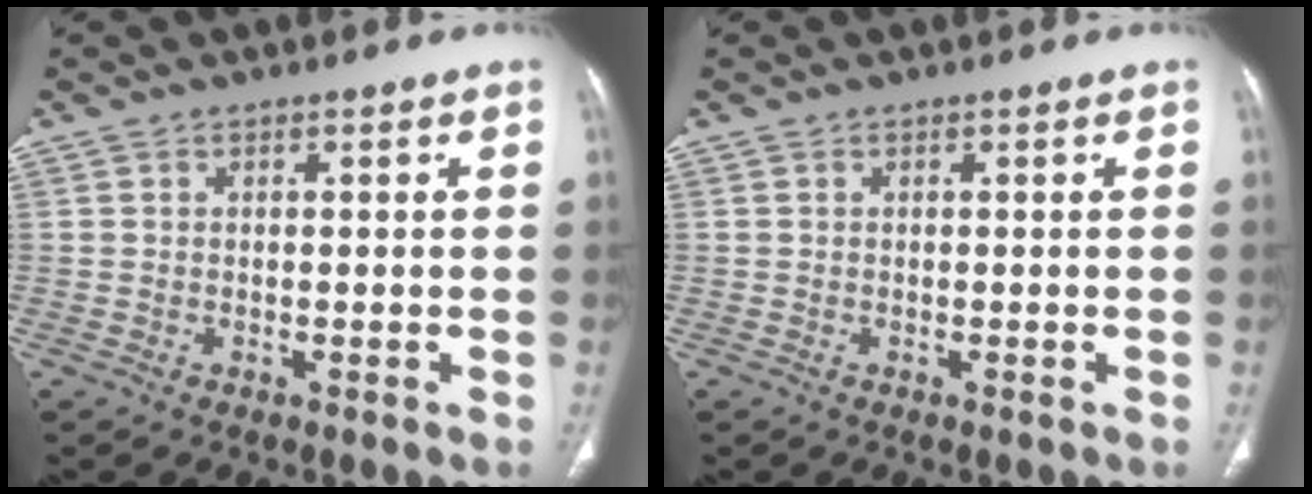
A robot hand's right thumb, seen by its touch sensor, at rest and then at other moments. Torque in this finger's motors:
{"motor_torque": [0.00, 0.00, 0.22, -0.10, 0.03]}